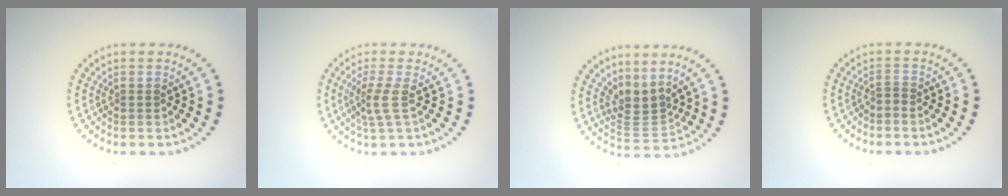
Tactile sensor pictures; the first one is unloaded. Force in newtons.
{"total": 2.4, "press": 1.6, "slide": 1.8}
{"total": 2.8, "press": 2.0, "slide": 2.0}
{"total": 0.7, "press": 0.3, "slide": 0.6}